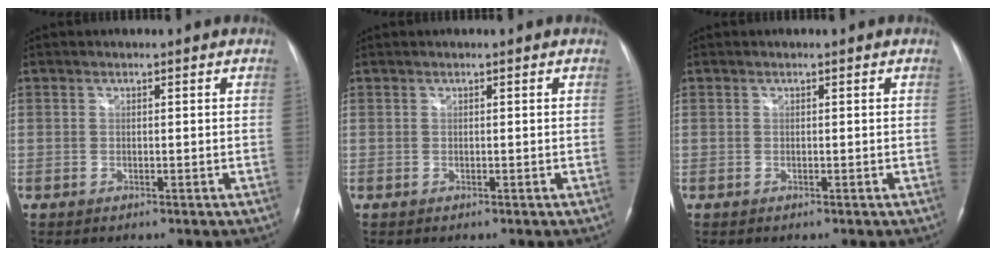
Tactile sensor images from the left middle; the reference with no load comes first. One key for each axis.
{"total": 0.0}
{"total": 0.0}